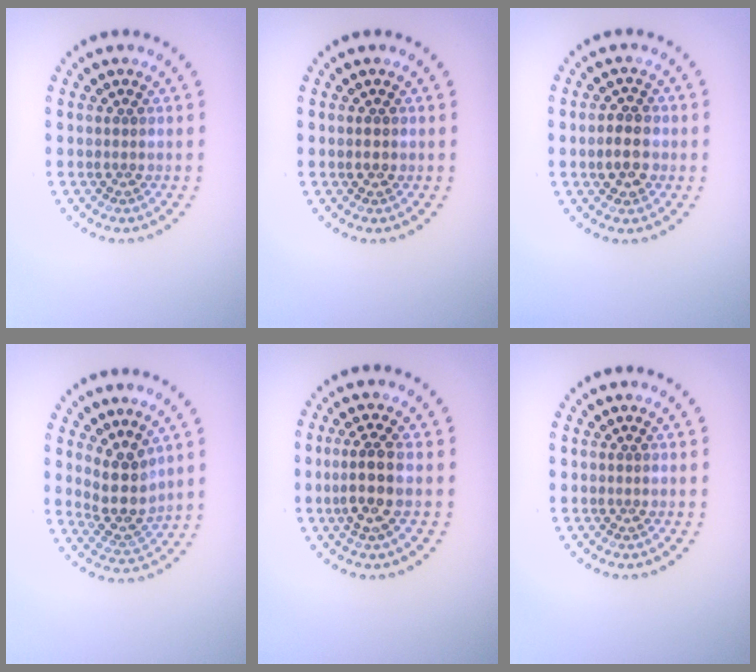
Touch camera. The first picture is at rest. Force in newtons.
{"total": 1.3, "press": 1.3, "slide": 0.1}
{"total": 2.8, "press": 2.7, "slide": 0.5}
{"total": 3.7, "press": 2.9, "slide": 2.3}
{"total": 3.0, "press": 2.5, "slide": 1.6}
{"total": 0.0}